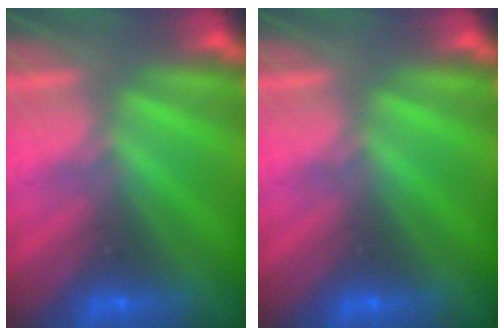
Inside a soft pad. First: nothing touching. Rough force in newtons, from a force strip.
{"total": 0.0}